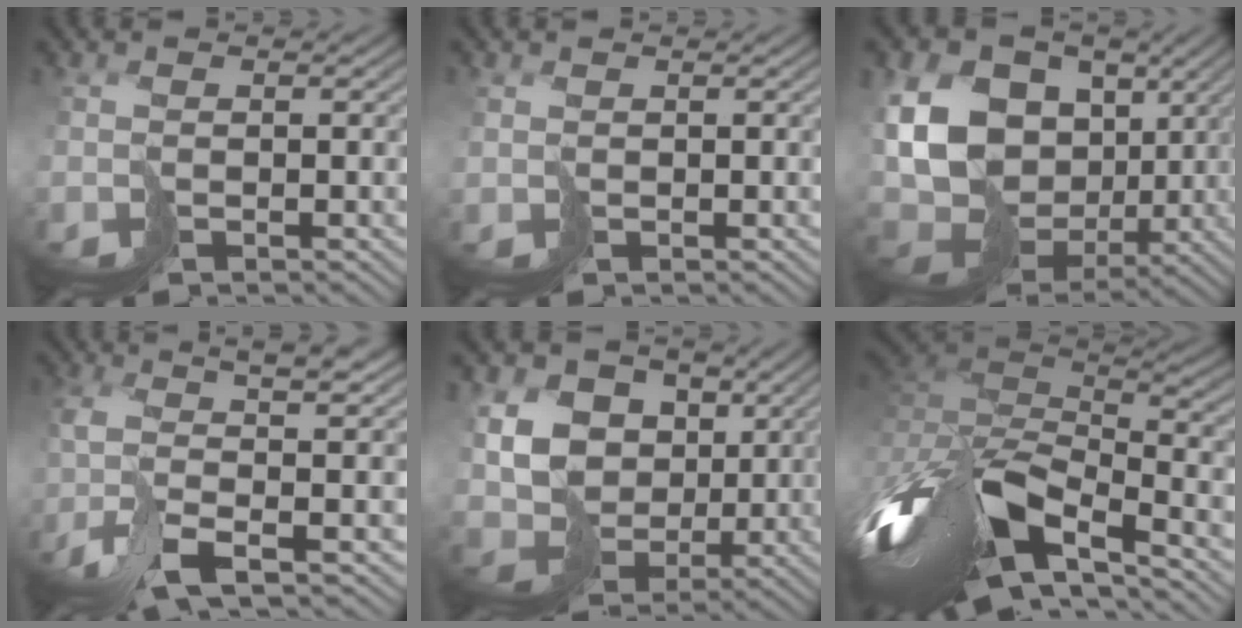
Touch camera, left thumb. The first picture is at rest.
{"total": 0.5, "force": [0.3, 0.3, -0.3], "torque": [0.008, -0.002, 0.010]}
{"total": 17.5, "force": [0.7, 13.8, 10.8], "torque": [-0.240, -0.018, 0.034]}
{"total": 9.4, "force": [-2.0, 2.8, 8.8], "torque": [-0.161, 0.003, -0.046]}
{"total": 12.6, "force": [3.8, 10.1, 6.5], "torque": [-0.178, 0.015, 0.080]}
{"total": 15.9, "force": [-5.5, 7.6, 12.9], "torque": [-0.321, -0.013, -0.084]}